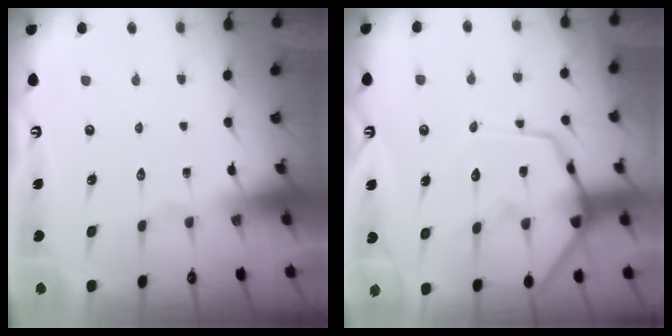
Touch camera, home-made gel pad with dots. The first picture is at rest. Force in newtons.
{"total": 14.6, "press": 14.5, "slide": 1.4}